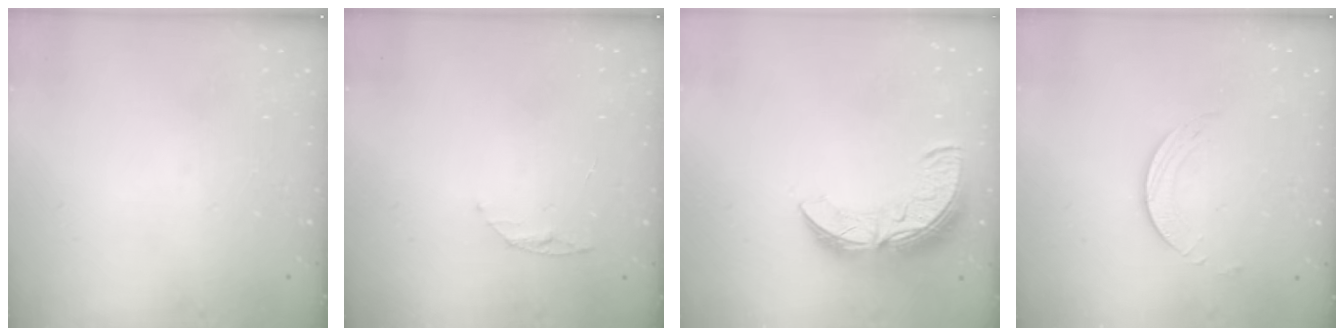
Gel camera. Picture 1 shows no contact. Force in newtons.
{"total": 4.5, "press": 4.4, "slide": 0.5}
{"total": 11.3, "press": 11.3, "slide": 0.8}
{"total": 2.0, "press": 1.9, "slide": 0.3}